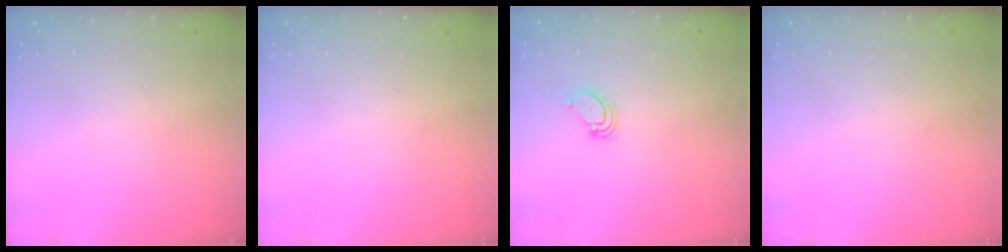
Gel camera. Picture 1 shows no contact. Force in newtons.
{"total": 0.0}
{"total": 3.5, "press": 3.5, "slide": 0.3}
{"total": 0.0}